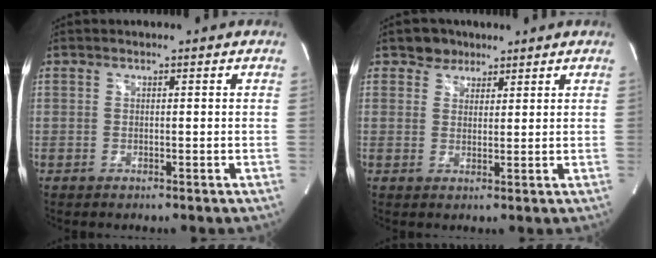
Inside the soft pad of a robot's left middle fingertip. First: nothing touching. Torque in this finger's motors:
{"motor_torque": [0.01, 0.04, -0.07, -0.01]}